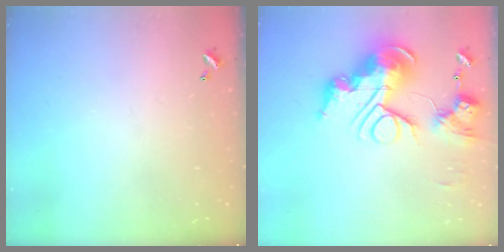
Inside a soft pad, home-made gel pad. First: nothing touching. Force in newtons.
{"total": 0.7, "press": 0.7, "slide": 0.0}